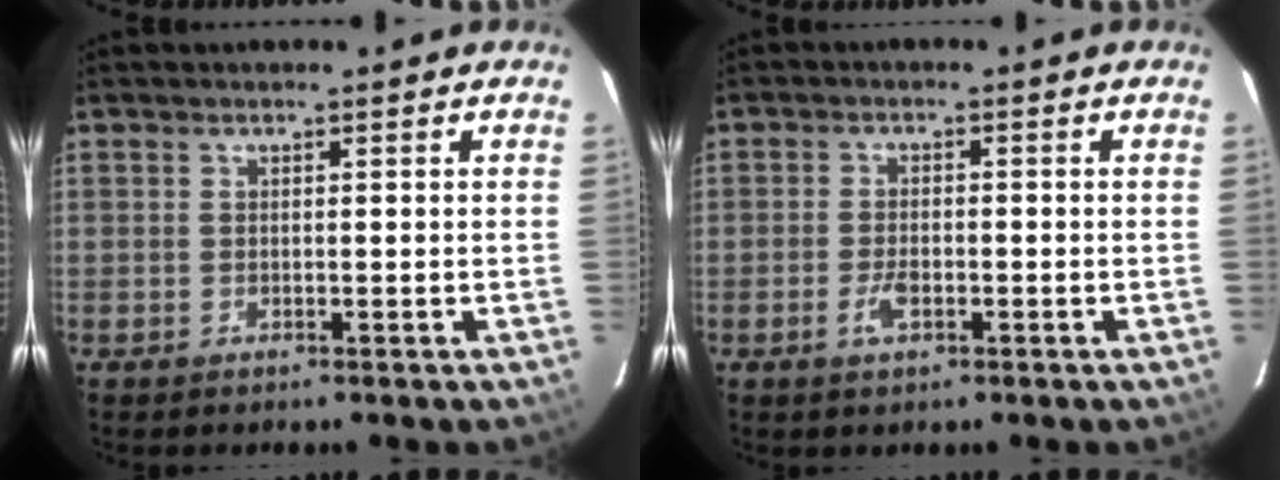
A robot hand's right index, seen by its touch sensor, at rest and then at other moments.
{"total": 3.4, "force": [-1.5, 1.6, 2.7], "torque": [-0.057, -0.001, -0.026]}